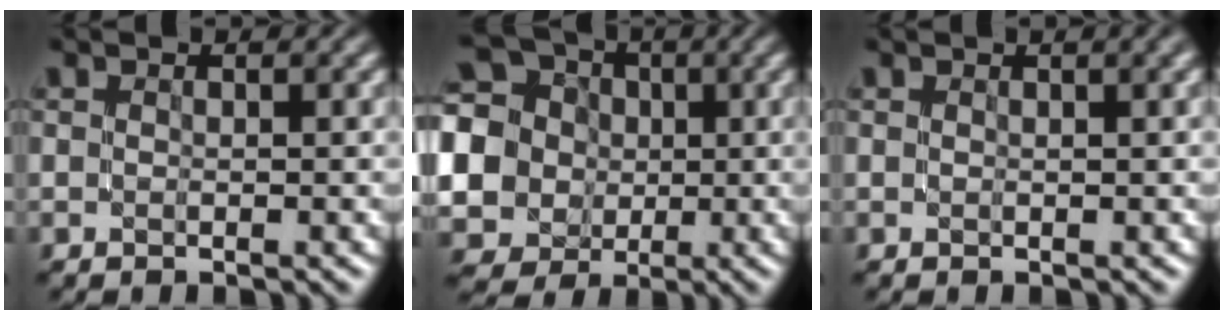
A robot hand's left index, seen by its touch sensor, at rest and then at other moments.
{"total": 13.0, "force": [0.5, 11.9, 5.2], "torque": [-0.167, 0.019, -0.010]}
{"total": 2.9, "force": [1.5, 1.1, 2.2], "torque": [-0.013, 0.004, 0.004]}